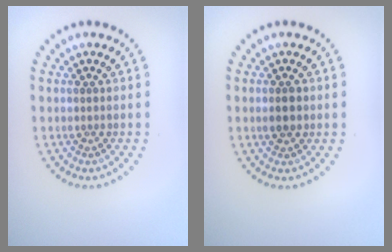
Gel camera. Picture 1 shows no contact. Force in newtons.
{"total": 1.6, "press": 1.6, "slide": 0.2}